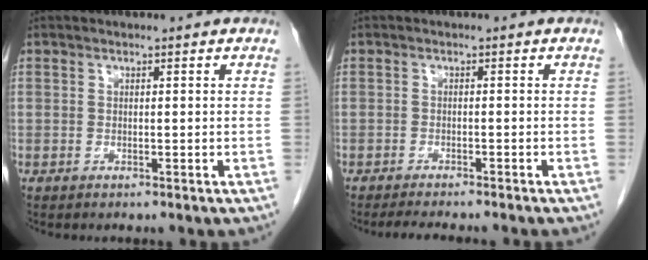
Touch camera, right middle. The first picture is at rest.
{"total": 5.1, "force": [-4.5, 0.1, 2.3], "torque": [-0.027, -0.012, -0.065]}